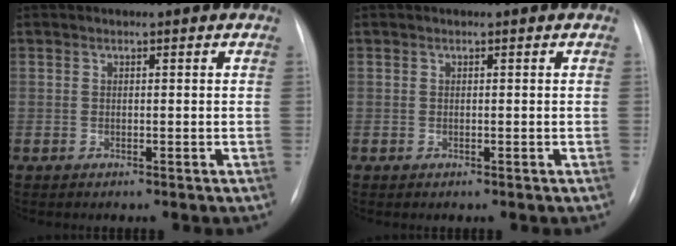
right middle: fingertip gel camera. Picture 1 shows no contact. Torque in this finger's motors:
{"motor_torque": [-0.05, 0.00, 0.04, 0.01]}